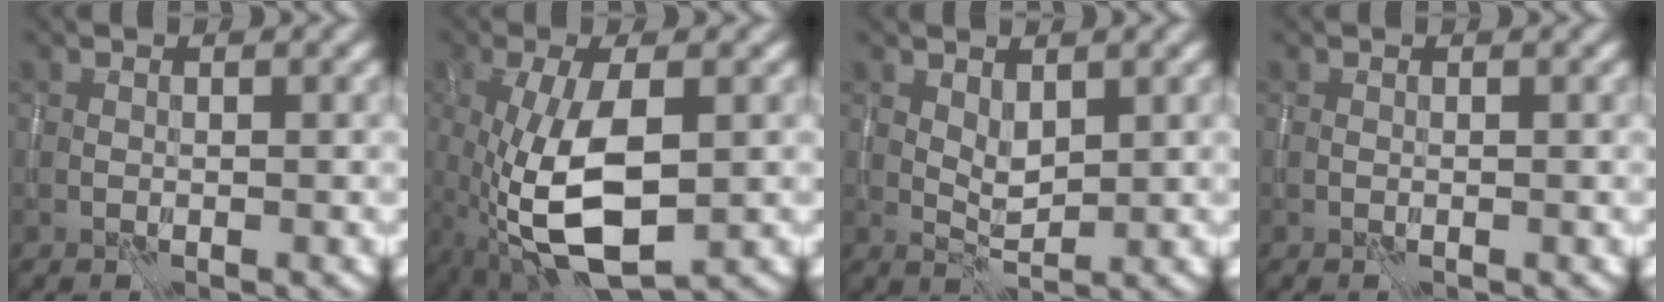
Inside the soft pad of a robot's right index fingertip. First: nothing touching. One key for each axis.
{"total": 9.1, "fx": -1.9, "fy": 3.5, "fz": 8.1, "tx": -0.177, "ty": -0.009, "tz": -0.033}
{"total": 1.8, "fx": 1.0, "fy": 0.8, "fz": 1.2, "tx": -0.025, "ty": -0.004, "tz": 0.023}
{"total": 0.0}